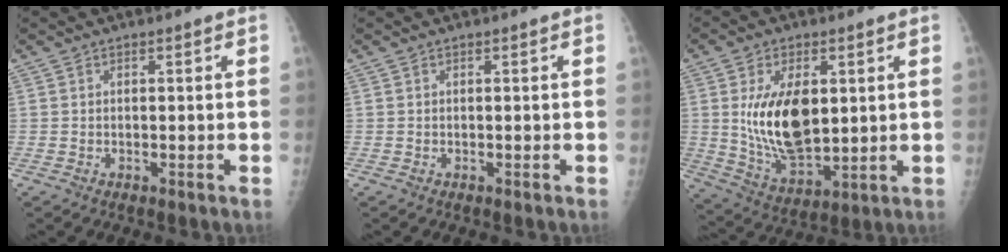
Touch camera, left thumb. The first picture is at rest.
{"total": 0.0}
{"total": 14.6, "force": [2.4, 7.9, 12.0], "torque": [-0.196, -0.021, 0.058]}